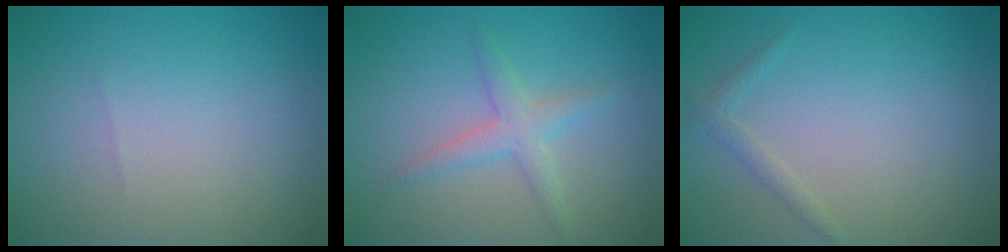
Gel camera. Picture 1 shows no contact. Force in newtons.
{"total": 2.4, "press": 2.4, "slide": 0.0}
{"total": 1.1, "press": 1.1, "slide": 0.0}